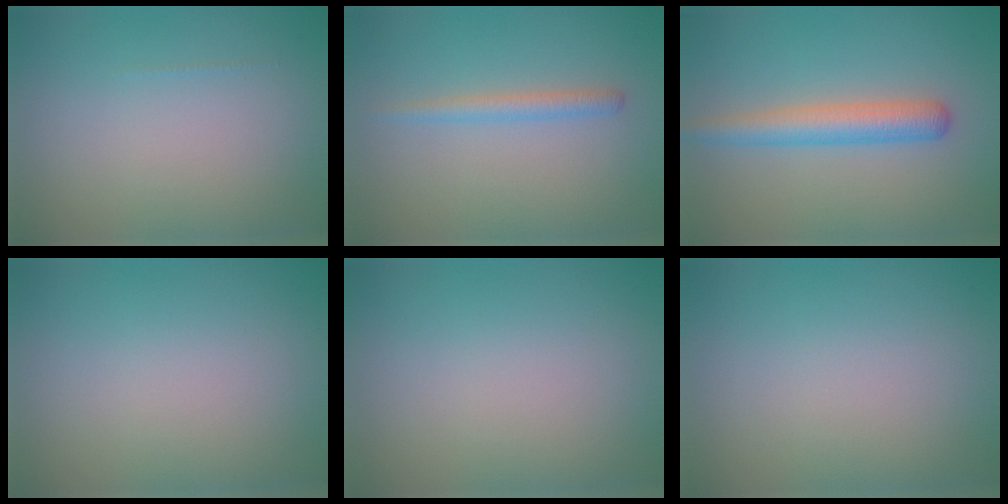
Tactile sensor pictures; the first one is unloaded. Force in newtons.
{"total": 1.7, "press": 1.7, "slide": 0.2}
{"total": 3.9, "press": 3.9, "slide": 0.1}
{"total": 0.0}
{"total": 0.0}
{"total": 0.0}